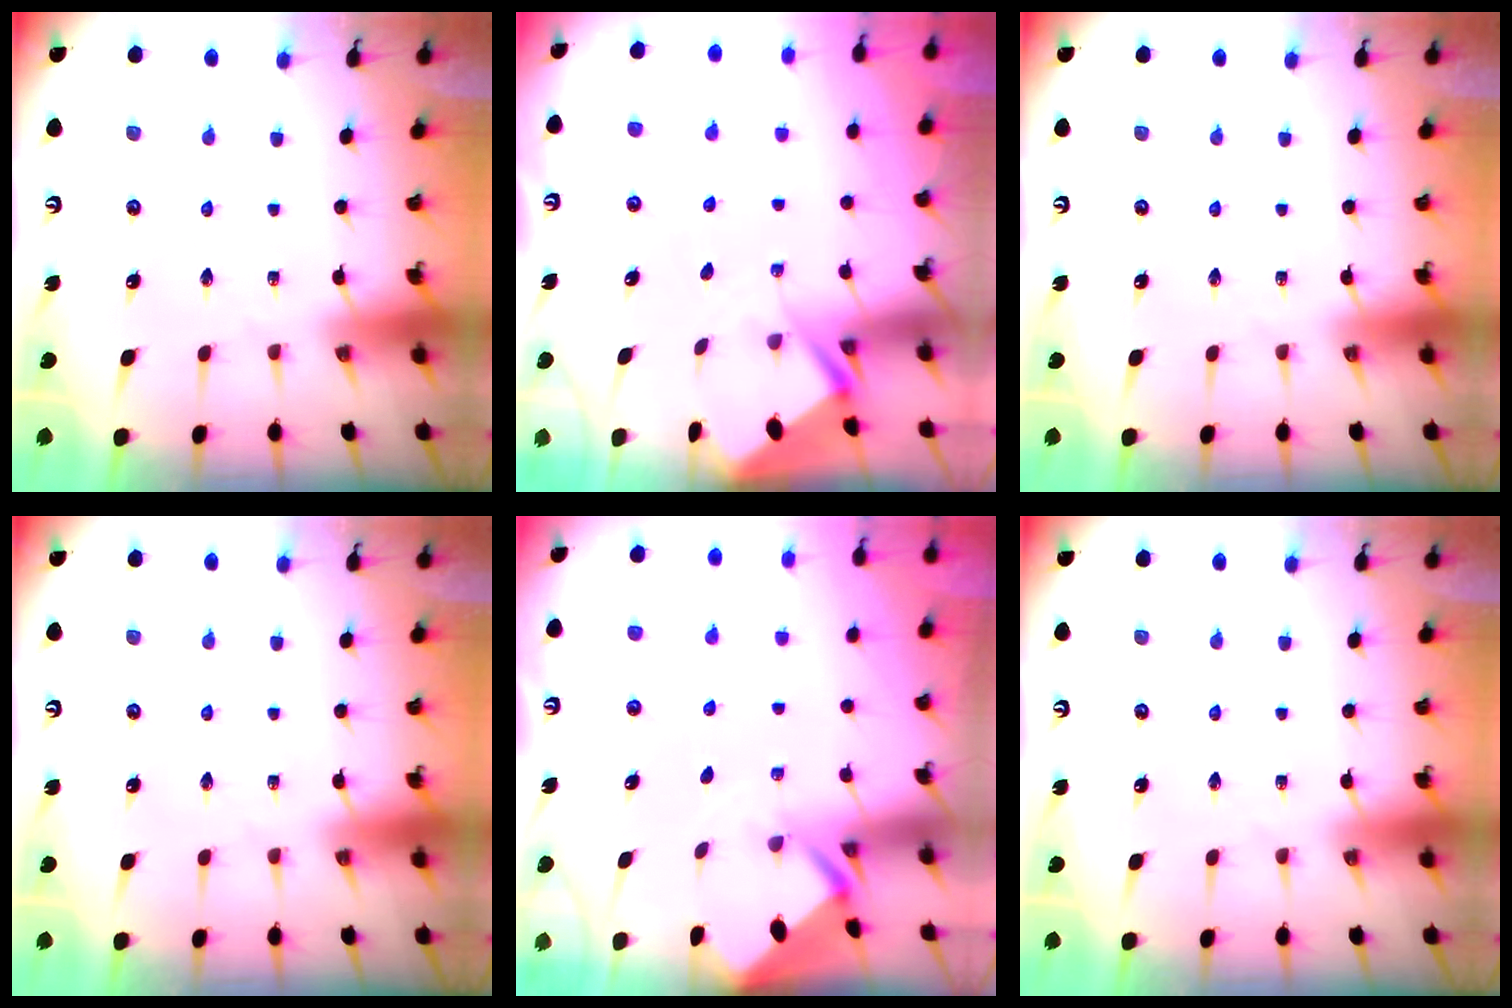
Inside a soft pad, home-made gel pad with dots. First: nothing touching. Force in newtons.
{"total": 2.6, "press": 2.6, "slide": 0.1}
{"total": 0.0}
{"total": 0.0}
{"total": 2.4, "press": 2.4, "slide": 0.2}
{"total": 0.0}